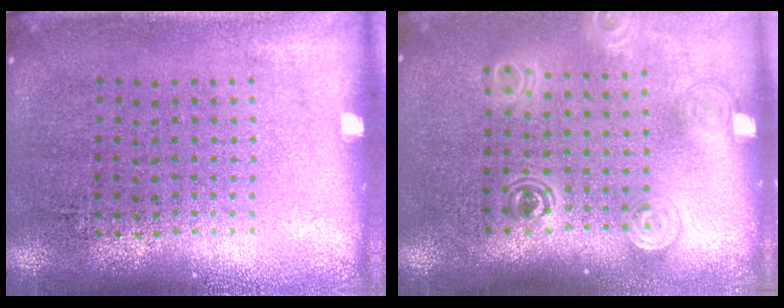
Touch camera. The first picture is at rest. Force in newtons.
{"total": 1.5, "press": 1.3, "slide": 0.9}